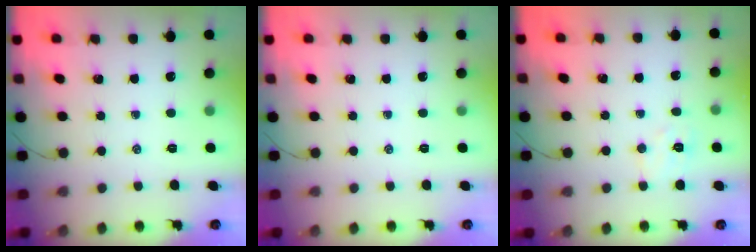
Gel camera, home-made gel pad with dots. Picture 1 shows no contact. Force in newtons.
{"total": 0.0}
{"total": 5.4, "press": 5.3, "slide": 1.1}